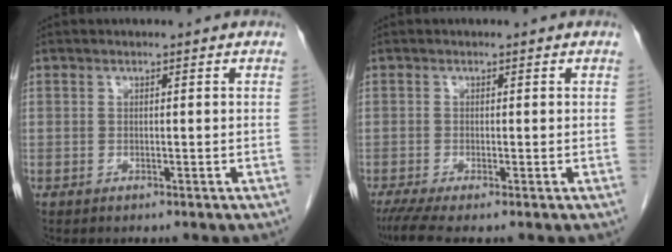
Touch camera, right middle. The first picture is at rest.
{"total": 3.5, "force": [-2.4, 0.2, 2.6], "torque": [-0.051, -0.013, -0.047]}